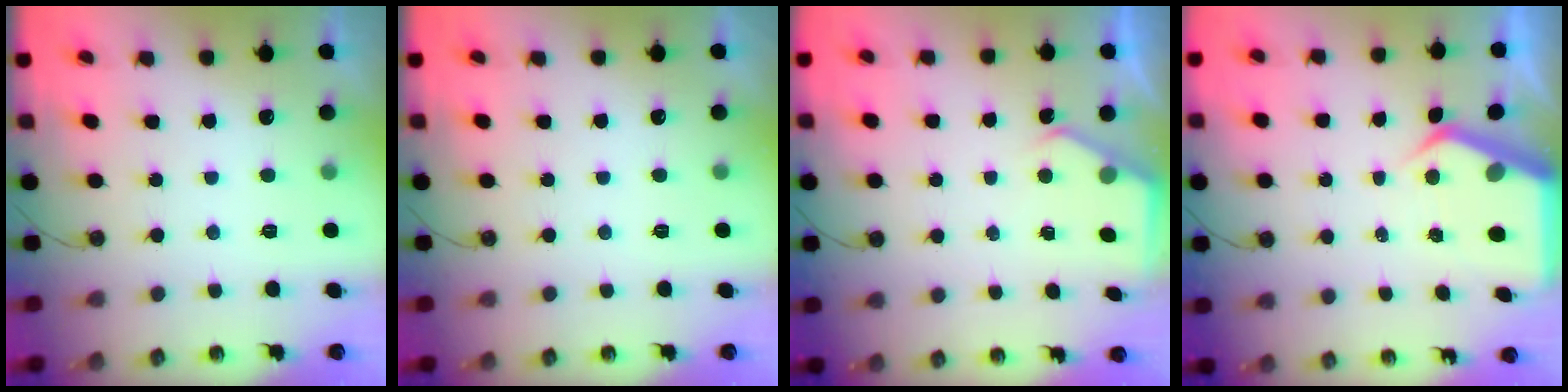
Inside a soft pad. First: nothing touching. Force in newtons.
{"total": 0.0}
{"total": 2.4, "press": 2.4, "slide": 0.3}
{"total": 6.0, "press": 6.0, "slide": 0.5}